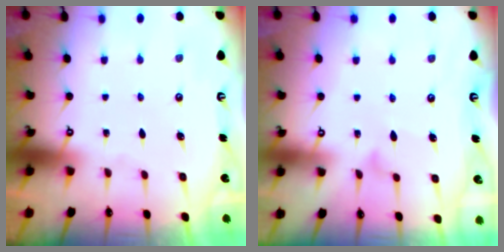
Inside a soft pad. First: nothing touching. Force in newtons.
{"total": 5.9, "press": 5.9, "slide": 0.4}